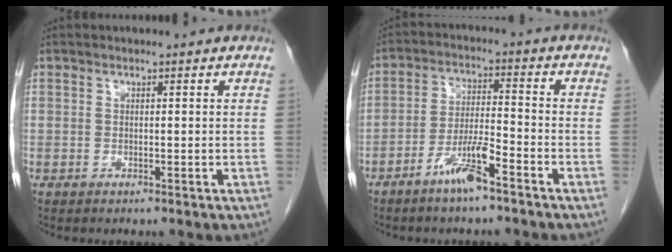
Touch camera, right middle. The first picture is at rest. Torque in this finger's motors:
{"motor_torque": [0.99, -1.14, 0.47, 0.11]}